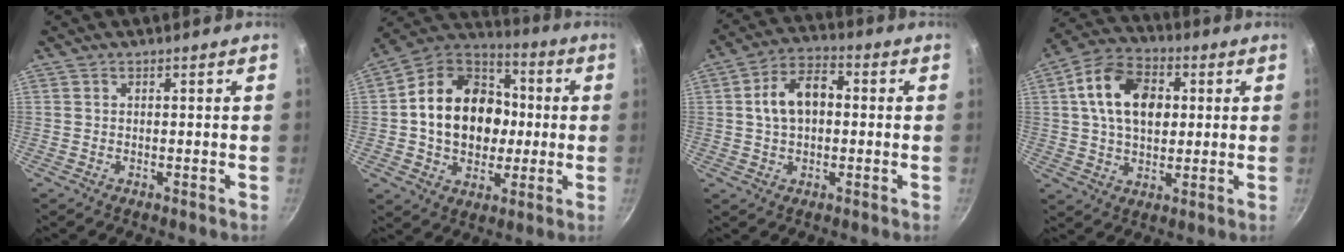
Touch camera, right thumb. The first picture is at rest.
{"total": 20.7, "force": [0.4, 16.0, 13.0], "torque": [-0.187, 0.033, 0.001]}
{"total": 9.8, "force": [0.7, 6.3, 7.4], "torque": [-0.107, 0.027, 0.003]}
{"total": 14.6, "force": [2.9, 9.9, 10.4], "torque": [-0.157, 0.012, 0.035]}